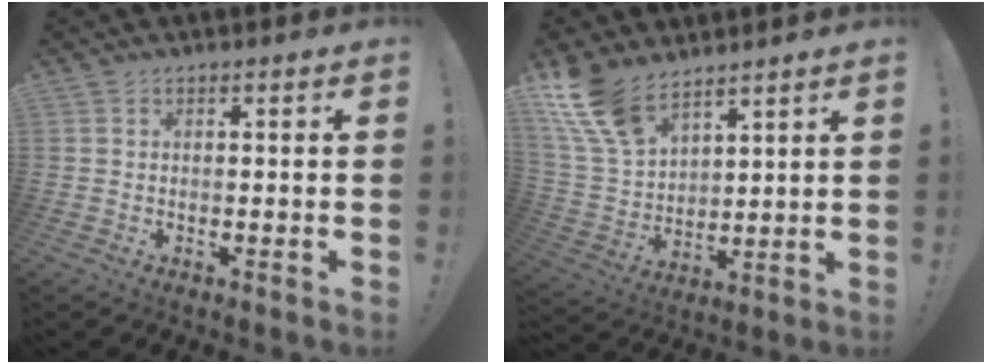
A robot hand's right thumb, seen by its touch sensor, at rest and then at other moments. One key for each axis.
{"total": 13.6, "fx": 9.9, "fy": 6.8, "fz": 6.4, "tx": -0.145, "ty": -0.058, "tz": 0.191}